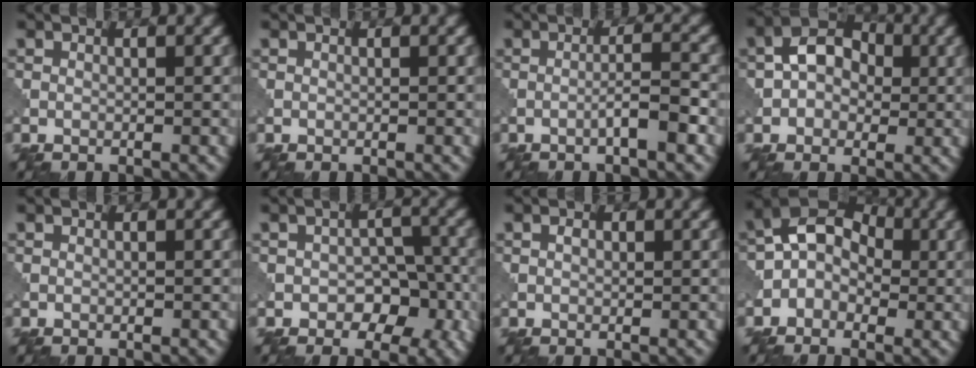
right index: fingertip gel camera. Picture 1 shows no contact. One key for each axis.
{"total": 0.0}
{"total": 2.6, "fx": -1.2, "fy": 0.1, "fz": 2.3, "tx": -0.037, "ty": 0.011, "tz": -0.025}
{"total": 5.1, "fx": 0.4, "fy": 3.8, "fz": 3.3, "tx": -0.045, "ty": 0.014, "tz": -0.008}
{"total": 0.0}
{"total": 5.6, "fx": -1.9, "fy": 3.9, "fz": 3.5, "tx": -0.030, "ty": -0.005, "tz": -0.027}
{"total": 0.8, "fx": 0.2, "fy": 0.6, "fz": 0.5, "tx": -0.010, "ty": 0.001, "tz": 0.002}
{"total": 5.6, "fx": -0.3, "fy": 4.4, "fz": 3.5, "tx": -0.032, "ty": 0.032, "tz": -0.028}